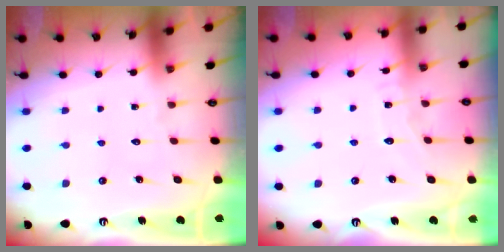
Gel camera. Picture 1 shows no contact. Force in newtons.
{"total": 5.0, "press": 5.0, "slide": 0.5}